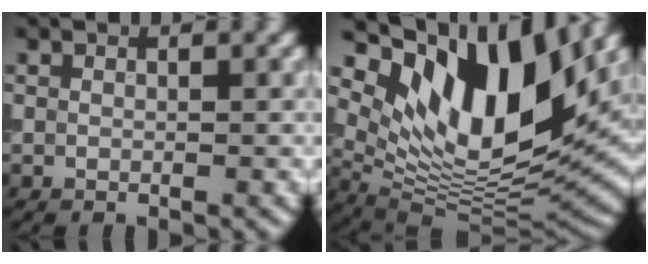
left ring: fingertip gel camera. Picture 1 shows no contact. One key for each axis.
{"total": 13.3, "fx": 6.0, "fy": 5.9, "fz": 10.2, "tx": -0.172, "ty": -0.009, "tz": 0.113}